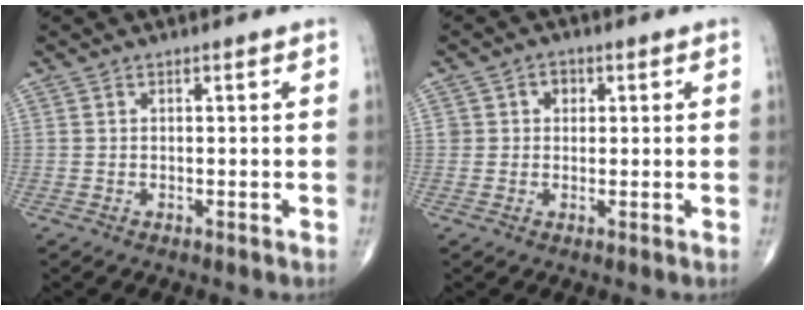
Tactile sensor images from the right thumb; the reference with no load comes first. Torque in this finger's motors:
{"motor_torque": [-0.06, 0.19, 0.35, 0.20, 0.00]}